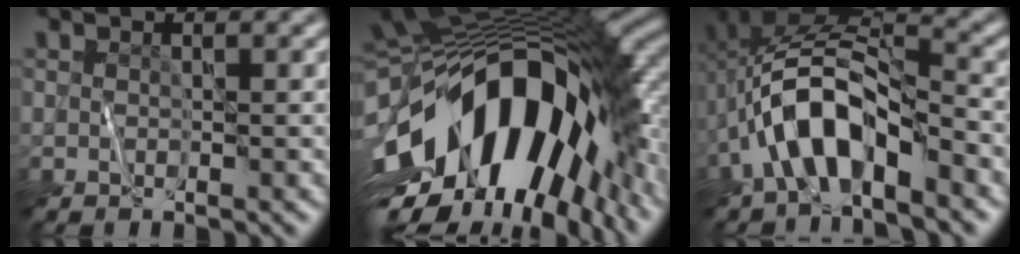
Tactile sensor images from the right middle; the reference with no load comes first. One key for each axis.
{"total": 18.1, "fx": -5.0, "fy": 9.0, "fz": 14.8, "tx": -0.256, "ty": -0.023, "tz": -0.085}
{"total": 9.0, "fx": -3.9, "fy": 4.0, "fz": 7.1, "tx": -0.138, "ty": 0.013, "tz": -0.076}